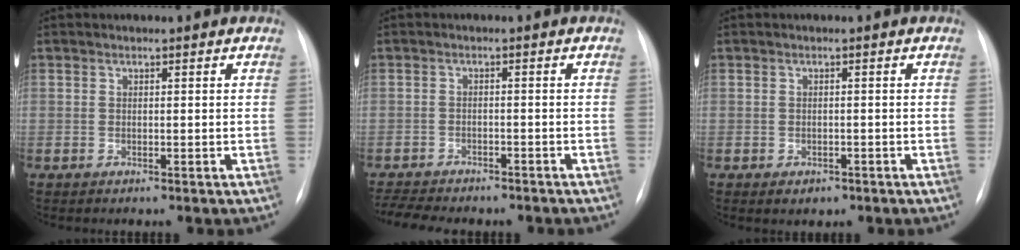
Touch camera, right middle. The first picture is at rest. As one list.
[{"total": 9.5, "force": [-8.5, 2.6, 3.6], "torque": [-0.068, 0.001, -0.115]}, {"total": 1.9, "force": [-1.0, 1.3, 0.8], "torque": [-0.009, 0.002, -0.006]}]